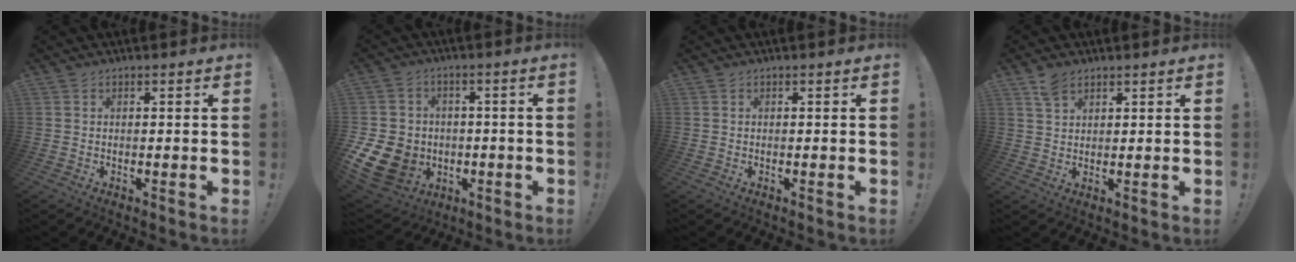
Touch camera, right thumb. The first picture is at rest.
{"total": 13.4, "force": [-3.3, 11.4, 6.2], "torque": [-0.127, 0.019, -0.055]}
{"total": 0.0}
{"total": 4.2, "force": [3.0, 2.2, 2.0], "torque": [-0.037, -0.009, 0.057]}